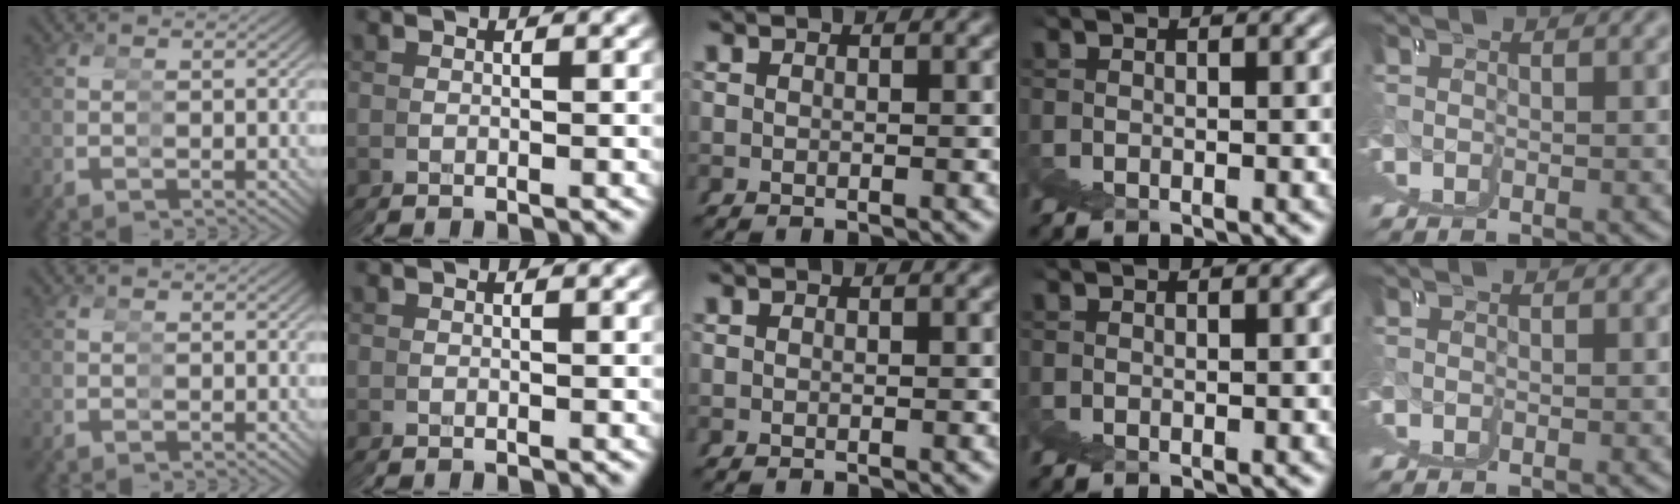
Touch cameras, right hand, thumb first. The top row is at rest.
{}